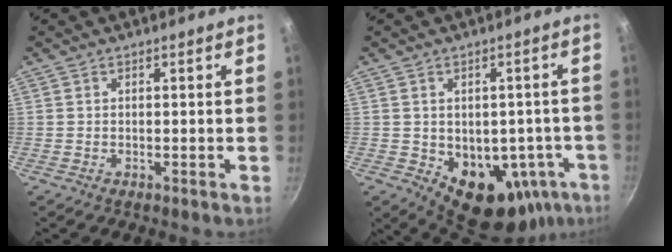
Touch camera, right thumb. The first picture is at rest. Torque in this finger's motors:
{"motor_torque": [-0.26, 0.92, 0.58, 0.48, 0.10]}